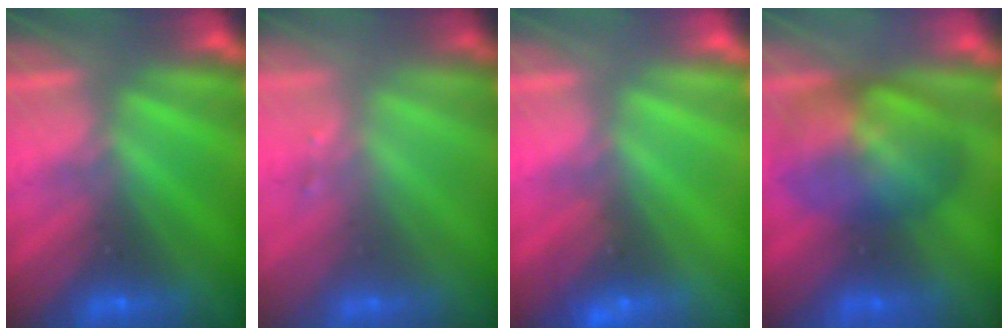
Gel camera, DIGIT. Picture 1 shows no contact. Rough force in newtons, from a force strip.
{"total": 1.5}
{"total": 2.5}
{"total": 5.9}